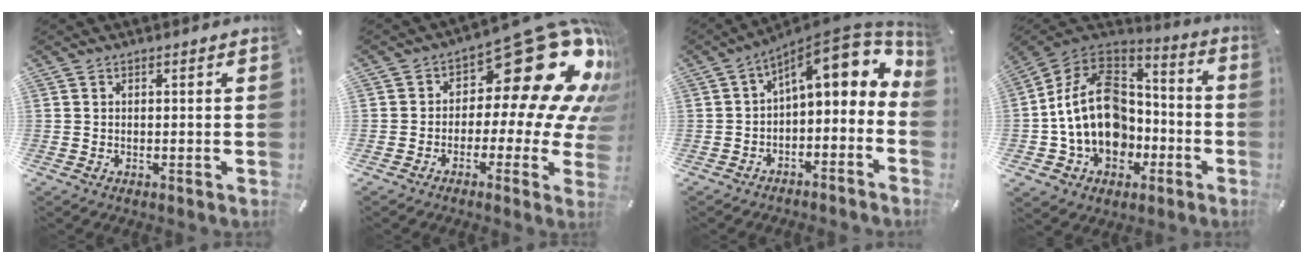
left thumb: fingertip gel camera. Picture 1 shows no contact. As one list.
[{"total": 24.2, "force": [10.0, 10.6, 19.3], "torque": [-0.266, -0.079, 0.168]}, {"total": 11.1, "force": [5.5, 4.6, 8.5], "torque": [-0.113, -0.056, 0.088]}, {"total": 19.3, "force": [-2.7, 15.5, 11.2], "torque": [-0.228, 0.018, -0.042]}]